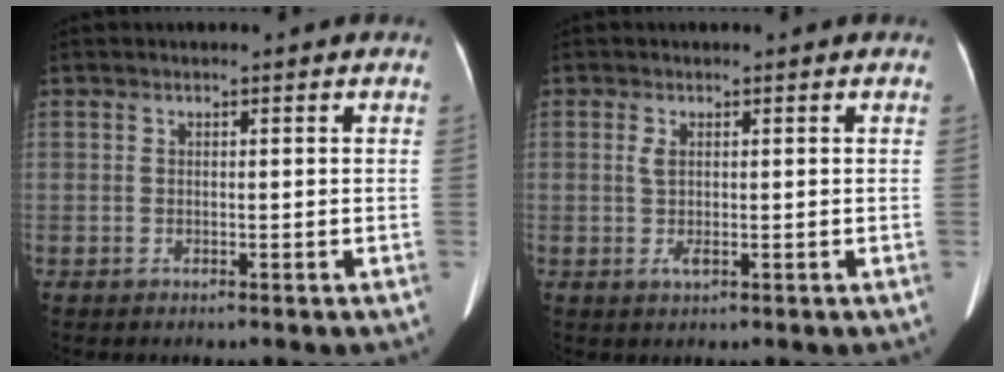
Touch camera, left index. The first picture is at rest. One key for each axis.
{"total": 1.9, "fx": 0.1, "fy": 0.7, "fz": 1.8, "tx": -0.040, "ty": -0.004, "tz": 0.006}